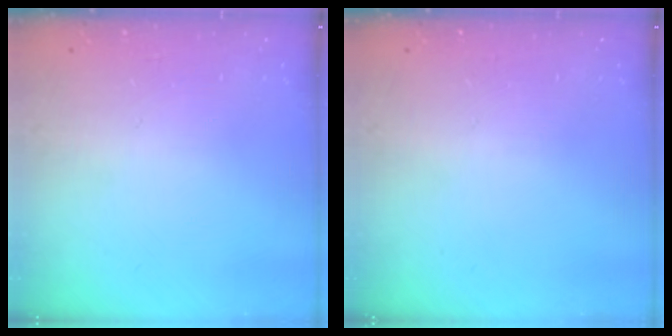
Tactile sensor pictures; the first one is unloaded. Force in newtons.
{"total": 0.0}